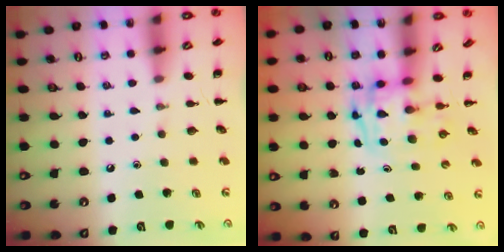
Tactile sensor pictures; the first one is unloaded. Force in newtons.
{"total": 3.2, "press": 3.2, "slide": 0.5}